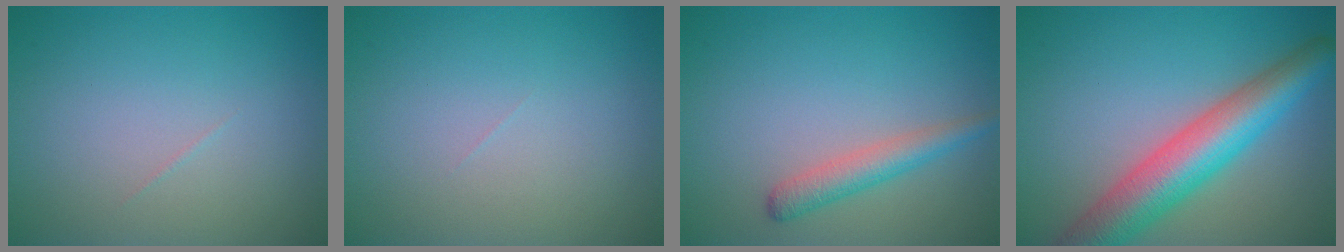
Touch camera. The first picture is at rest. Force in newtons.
{"total": 0.0}
{"total": 2.6, "press": 2.6, "slide": 0.0}
{"total": 8.1, "press": 8.1, "slide": 0.4}